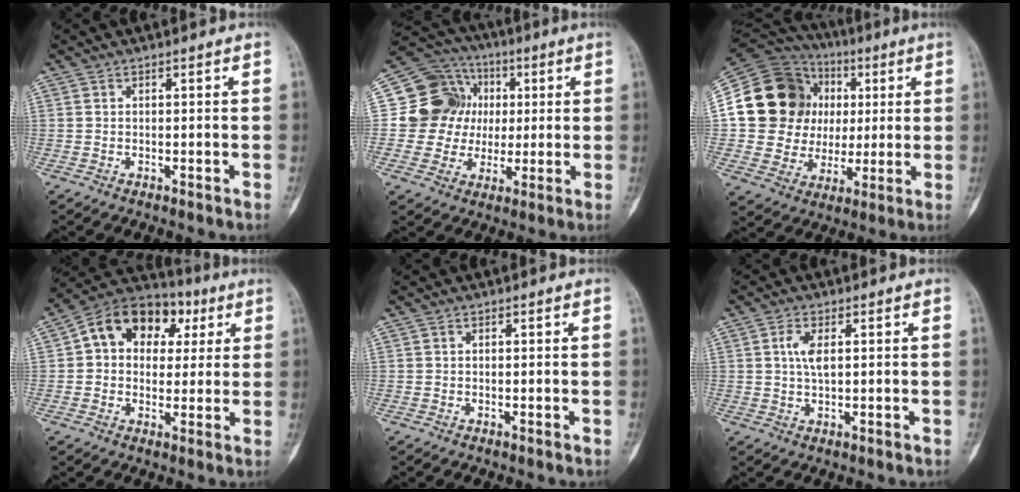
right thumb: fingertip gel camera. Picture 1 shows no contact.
{"total": 13.0, "force": [1.3, 12.4, 3.6], "torque": [-0.014, 0.020, 0.024]}
{"total": 20.0, "force": [3.5, 17.2, 9.6], "torque": [-0.137, 0.032, 0.076]}
{"total": 14.7, "force": [3.8, 11.0, 9.0], "torque": [-0.098, 0.025, 0.051]}
{"total": 0.0}
{"total": 3.6, "force": [0.7, 1.3, 3.2], "torque": [-0.068, -0.002, 0.013]}